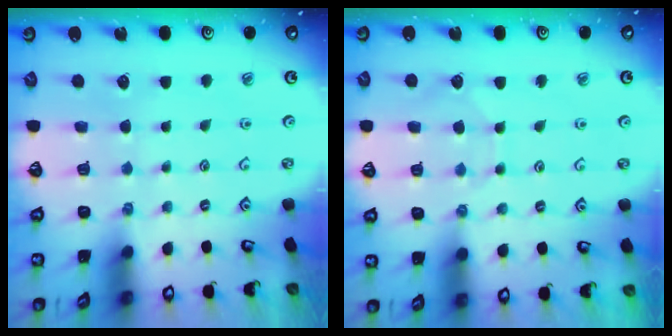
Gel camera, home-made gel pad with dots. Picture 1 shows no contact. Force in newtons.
{"total": 5.0, "press": 5.0, "slide": 0.5}